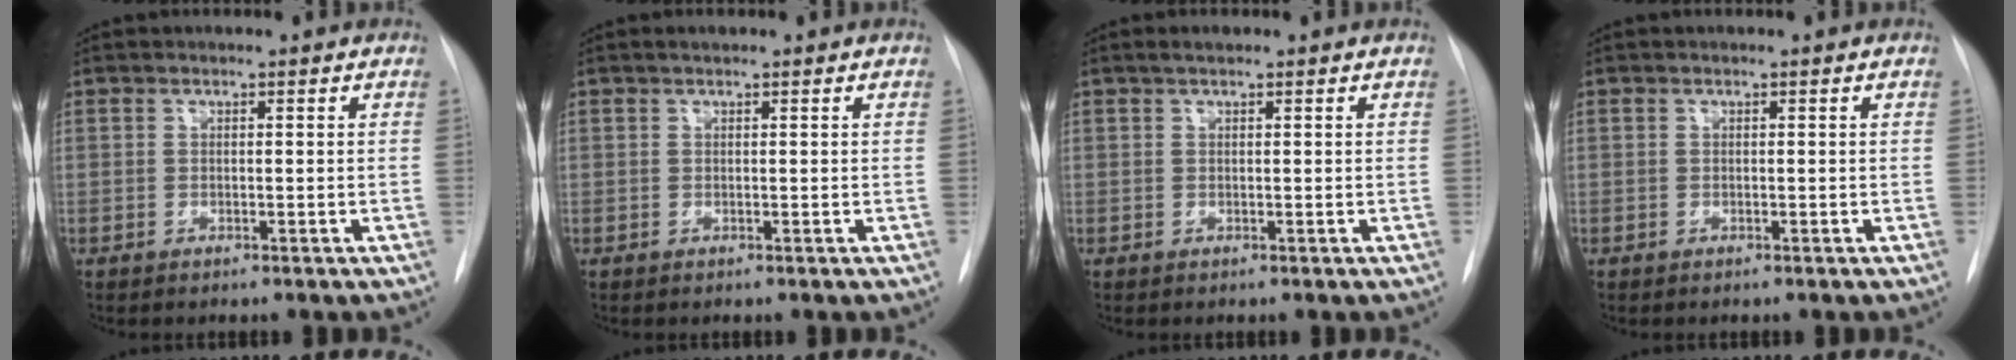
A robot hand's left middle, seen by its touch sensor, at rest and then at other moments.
{"total": 0.7, "force": [0.5, 0.2, 0.4], "torque": [-0.011, 0.005, 0.009]}
{"total": 1.1, "force": [0.8, 0.3, 0.7], "torque": [-0.015, 0.008, 0.014]}
{"total": 0.0}